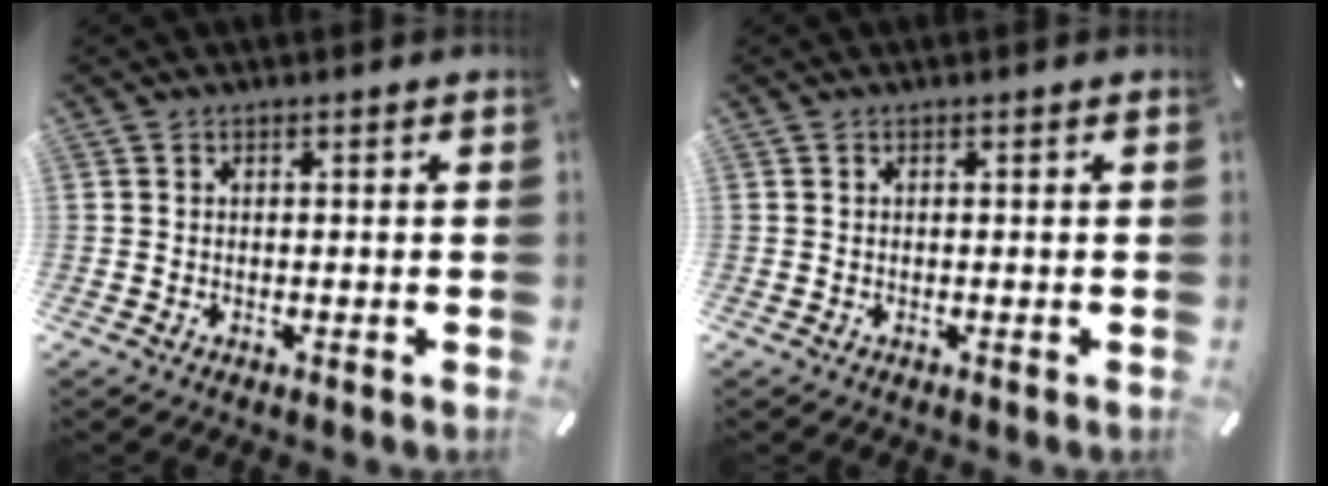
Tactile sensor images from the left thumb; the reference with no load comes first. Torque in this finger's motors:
{"motor_torque": [0.00, 0.00, -0.03, 0.05, 0.00]}